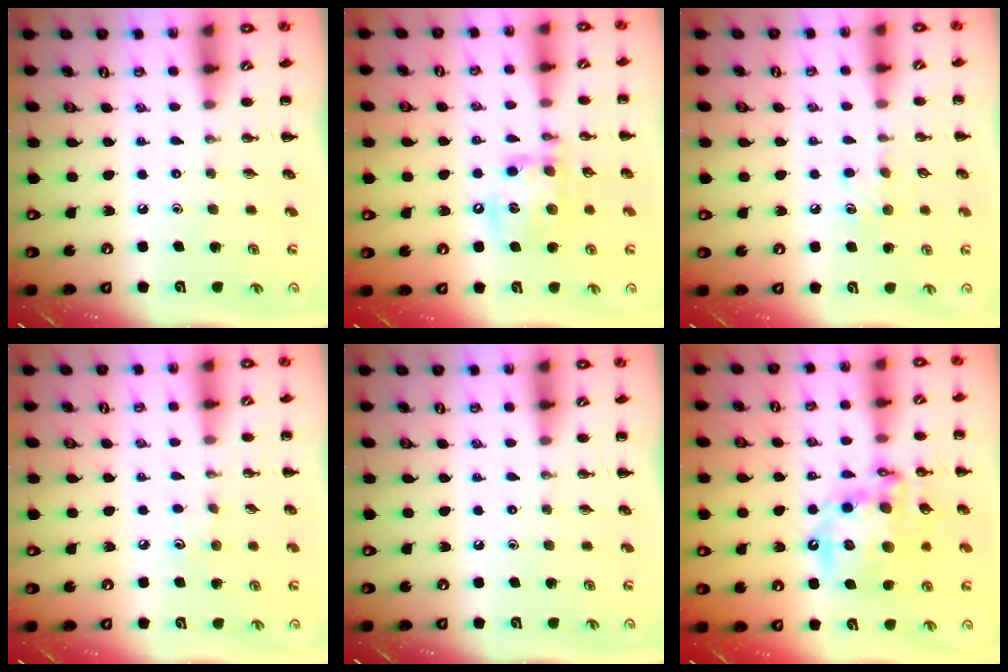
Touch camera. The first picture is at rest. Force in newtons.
{"total": 14.1, "press": 13.8, "slide": 2.6}
{"total": 6.5, "press": 6.3, "slide": 1.7}
{"total": 5.6, "press": 5.4, "slide": 1.5}
{"total": 0.0}
{"total": 17.5, "press": 17.2, "slide": 3.6}